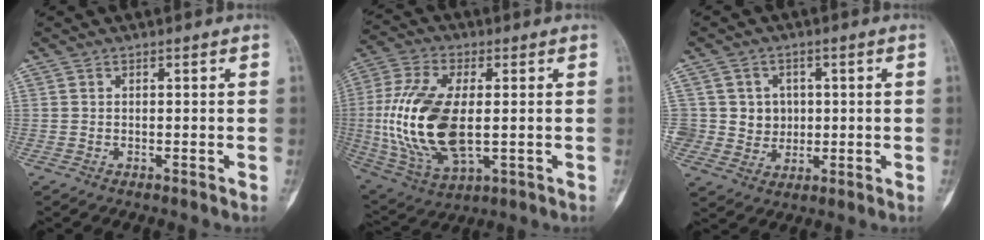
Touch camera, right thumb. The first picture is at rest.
{"total": 19.6, "force": [-0.5, 9.8, 17.0], "torque": [-0.368, -0.009, 0.000]}
{"total": 6.6, "force": [0.9, 6.5, 1.1], "torque": [0.022, 0.006, 0.018]}